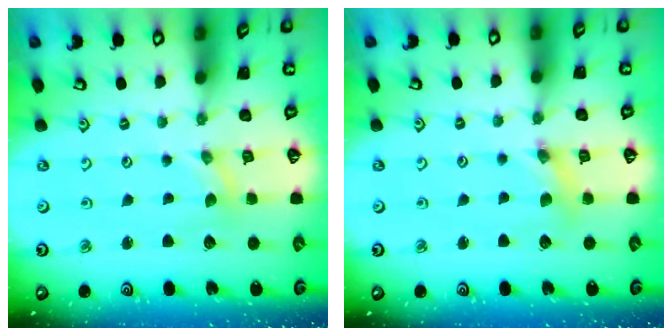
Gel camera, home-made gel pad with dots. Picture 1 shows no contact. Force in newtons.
{"total": 3.0, "press": 3.0, "slide": 0.3}